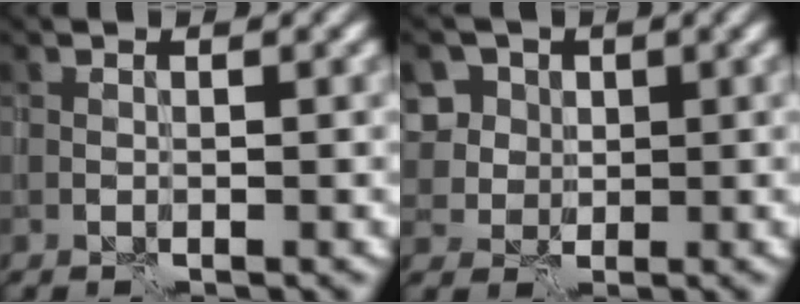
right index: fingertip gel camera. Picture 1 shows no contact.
{"total": 6.3, "force": [2.4, 5.4, 2.2], "torque": [-0.047, 0.013, 0.036]}